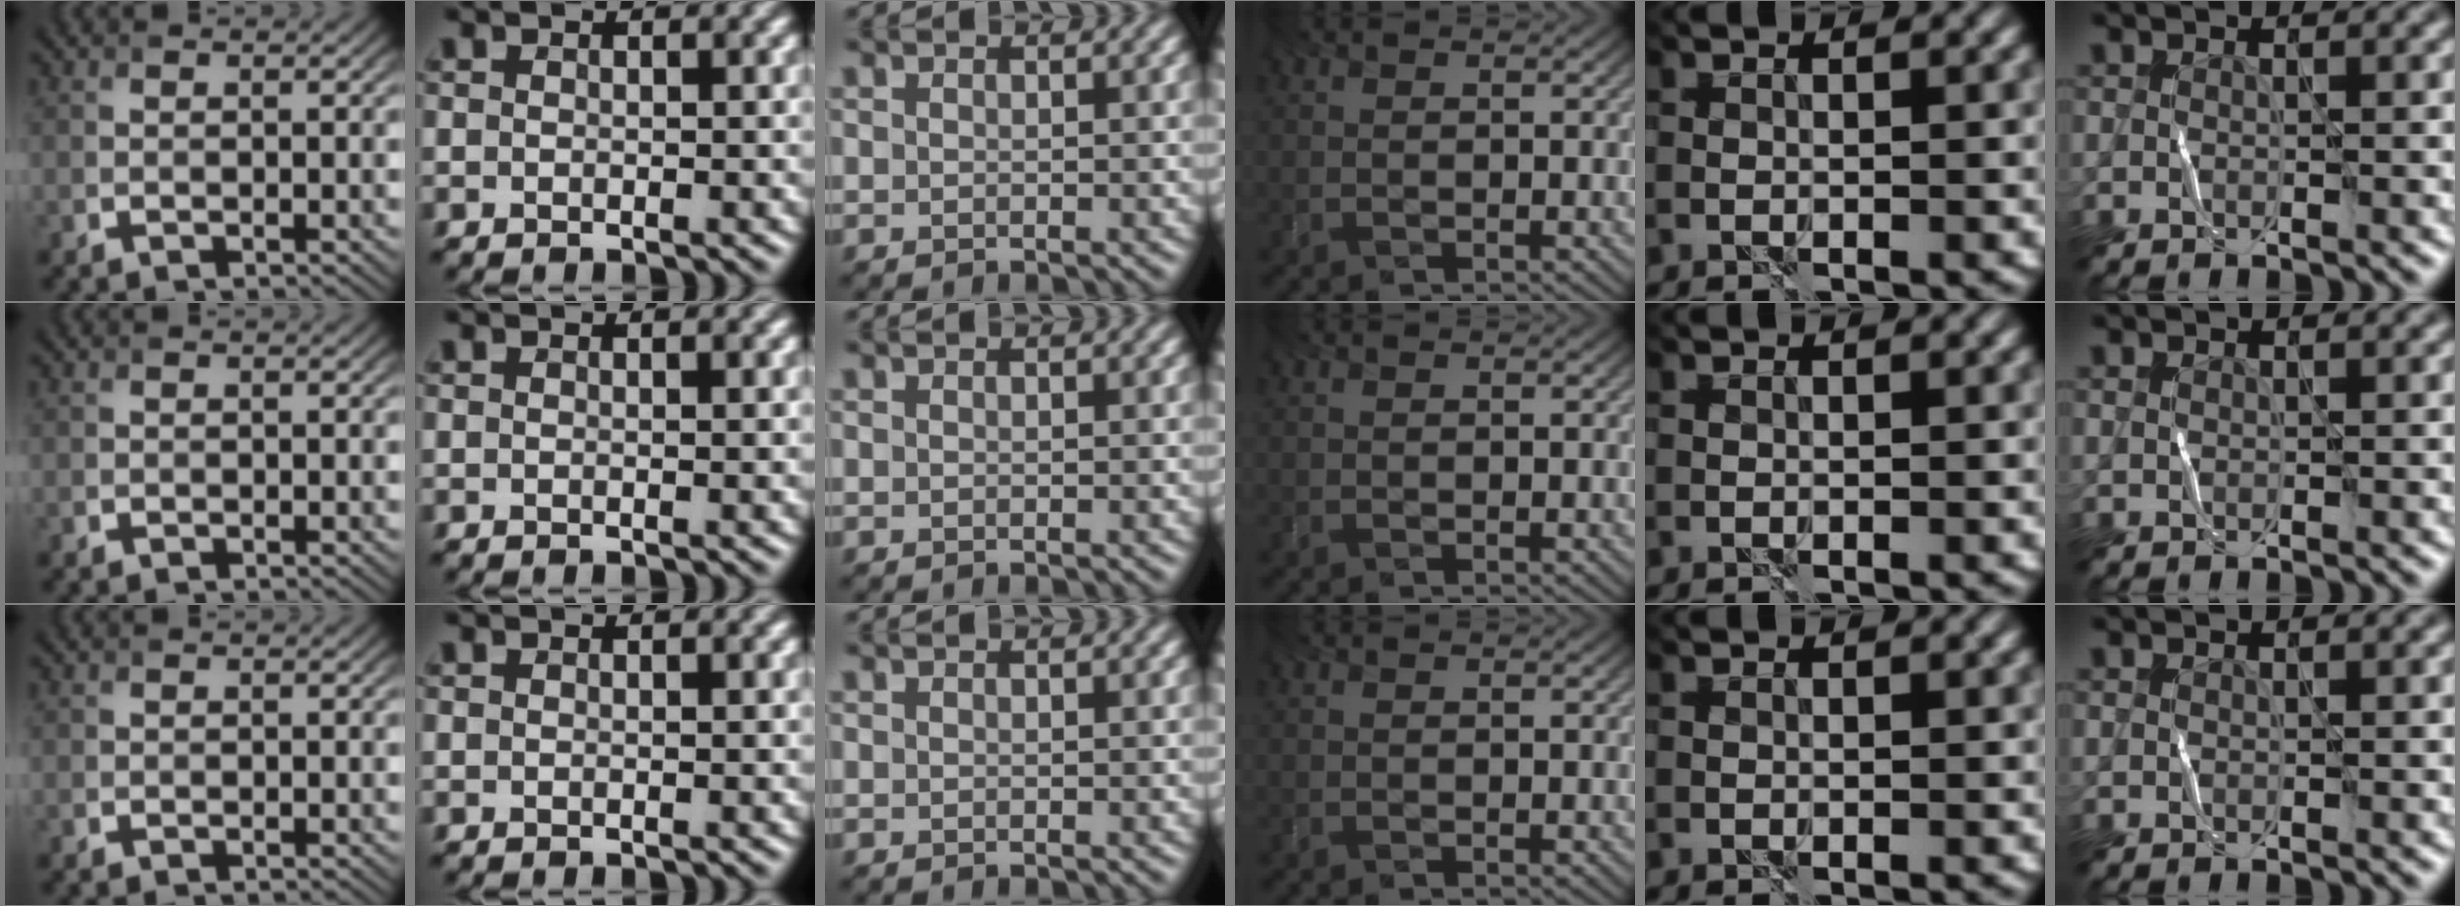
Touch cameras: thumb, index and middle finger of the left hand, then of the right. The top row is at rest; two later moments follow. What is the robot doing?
{"motion": "fold", "object": "bandana"}